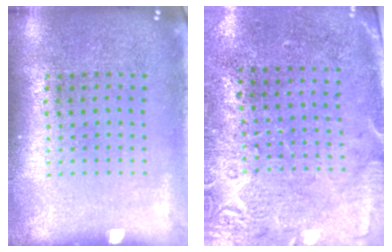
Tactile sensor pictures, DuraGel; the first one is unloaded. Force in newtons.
{"total": 2.7, "press": 2.3, "slide": 1.4}